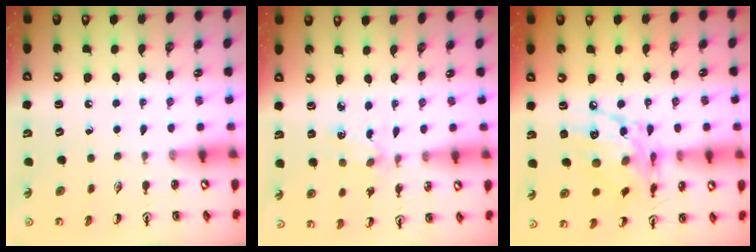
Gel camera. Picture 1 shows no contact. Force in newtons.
{"total": 2.0, "press": 2.0, "slide": 0.2}
{"total": 14.8, "press": 14.8, "slide": 1.0}